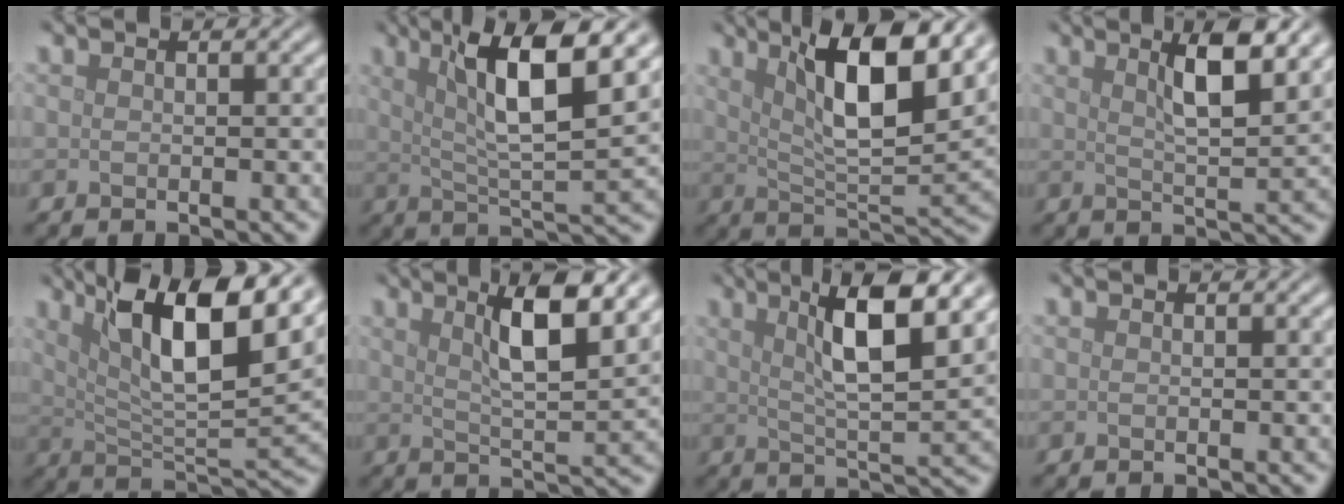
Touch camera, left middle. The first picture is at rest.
{"total": 9.4, "force": [3.8, 2.1, 8.4], "torque": [-0.128, 0.005, 0.064]}
{"total": 10.2, "force": [4.5, 2.8, 8.7], "torque": [-0.138, -0.001, 0.075]}
{"total": 5.7, "force": [2.9, 1.3, 4.7], "torque": [-0.069, 0.003, 0.045]}
{"total": 11.8, "force": [5.8, 3.5, 9.7], "torque": [-0.161, 0.001, 0.100]}
{"total": 7.2, "force": [3.4, 1.6, 6.1], "torque": [-0.088, 0.004, 0.056]}
{"total": 8.7, "force": [3.7, 1.9, 7.7], "torque": [-0.113, 0.009, 0.060]}
{"total": 0.0}